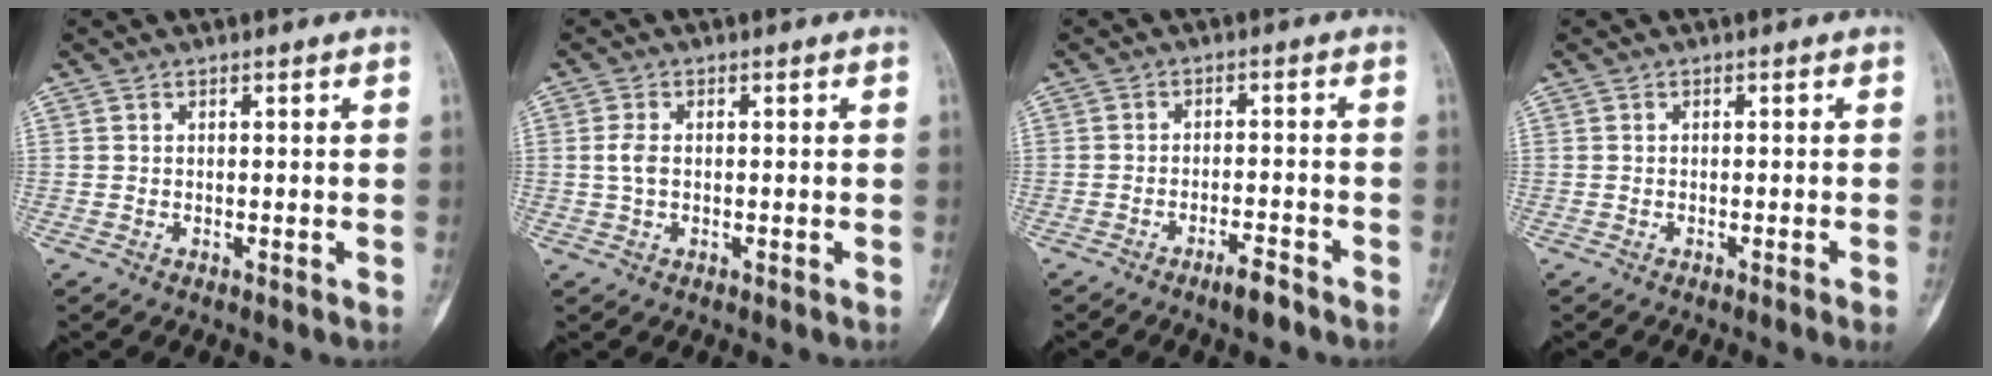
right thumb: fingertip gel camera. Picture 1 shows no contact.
{"total": 2.6, "force": [0.1, 1.6, 2.1], "torque": [-0.046, 0.003, 0.000]}
{"total": 3.8, "force": [-2.8, 0.8, 2.4], "torque": [-0.042, 0.017, -0.048]}
{"total": 1.6, "force": [-1.1, -0.3, 1.1], "torque": [-0.022, 0.007, -0.011]}